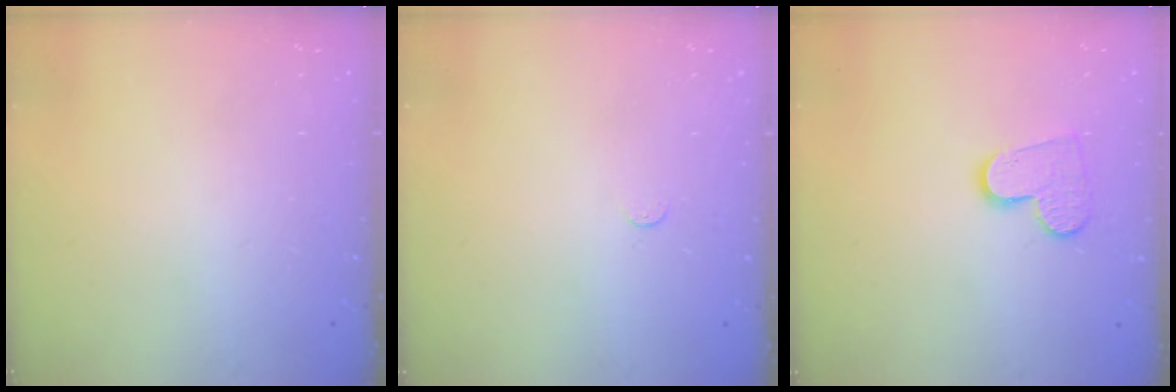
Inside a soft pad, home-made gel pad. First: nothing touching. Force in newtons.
{"total": 2.7, "press": 2.7, "slide": 0.2}
{"total": 10.0, "press": 10.0, "slide": 0.8}